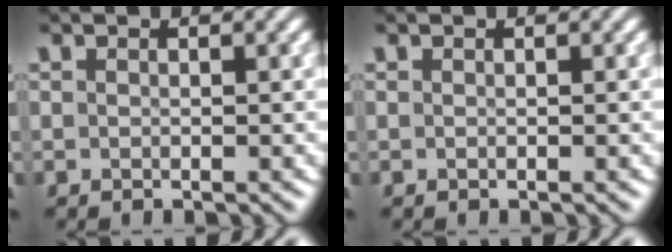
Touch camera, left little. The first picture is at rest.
{"total": 0.0}